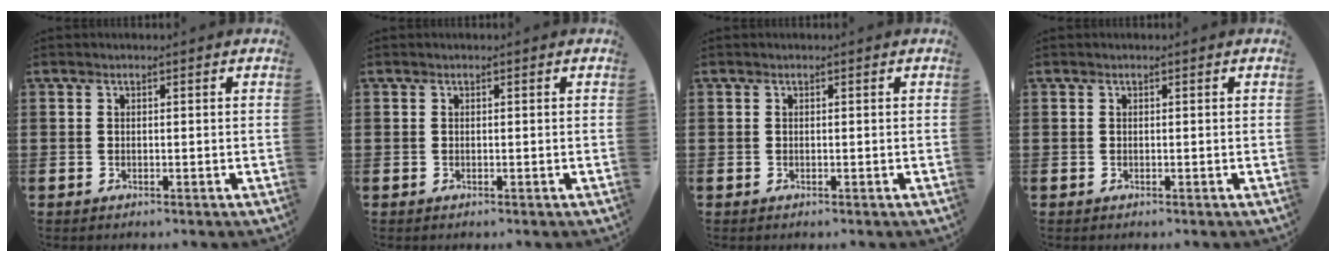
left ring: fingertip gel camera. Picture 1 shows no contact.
{"total": 0.0}
{"total": 0.0}
{"total": 0.0}